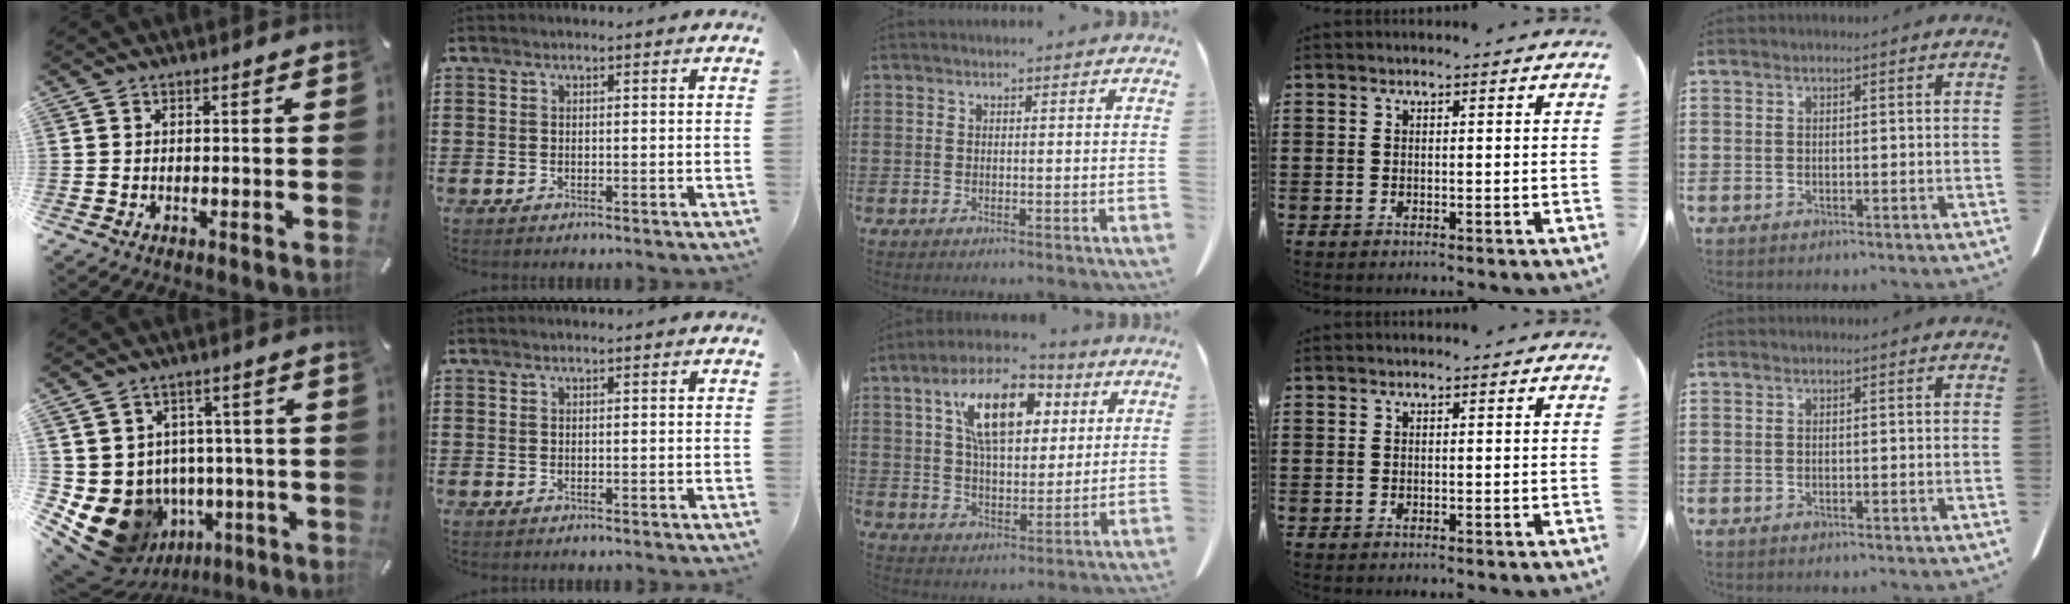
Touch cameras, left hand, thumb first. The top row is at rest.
{"thumb": {"total": 12.7, "force": [-3.7, 11.1, 4.9], "torque": [-0.098, -0.003, -0.044]}, "middle": {"total": 12.6, "force": [5.8, 6.1, 9.4], "torque": [-0.173, 0.003, 0.101]}}